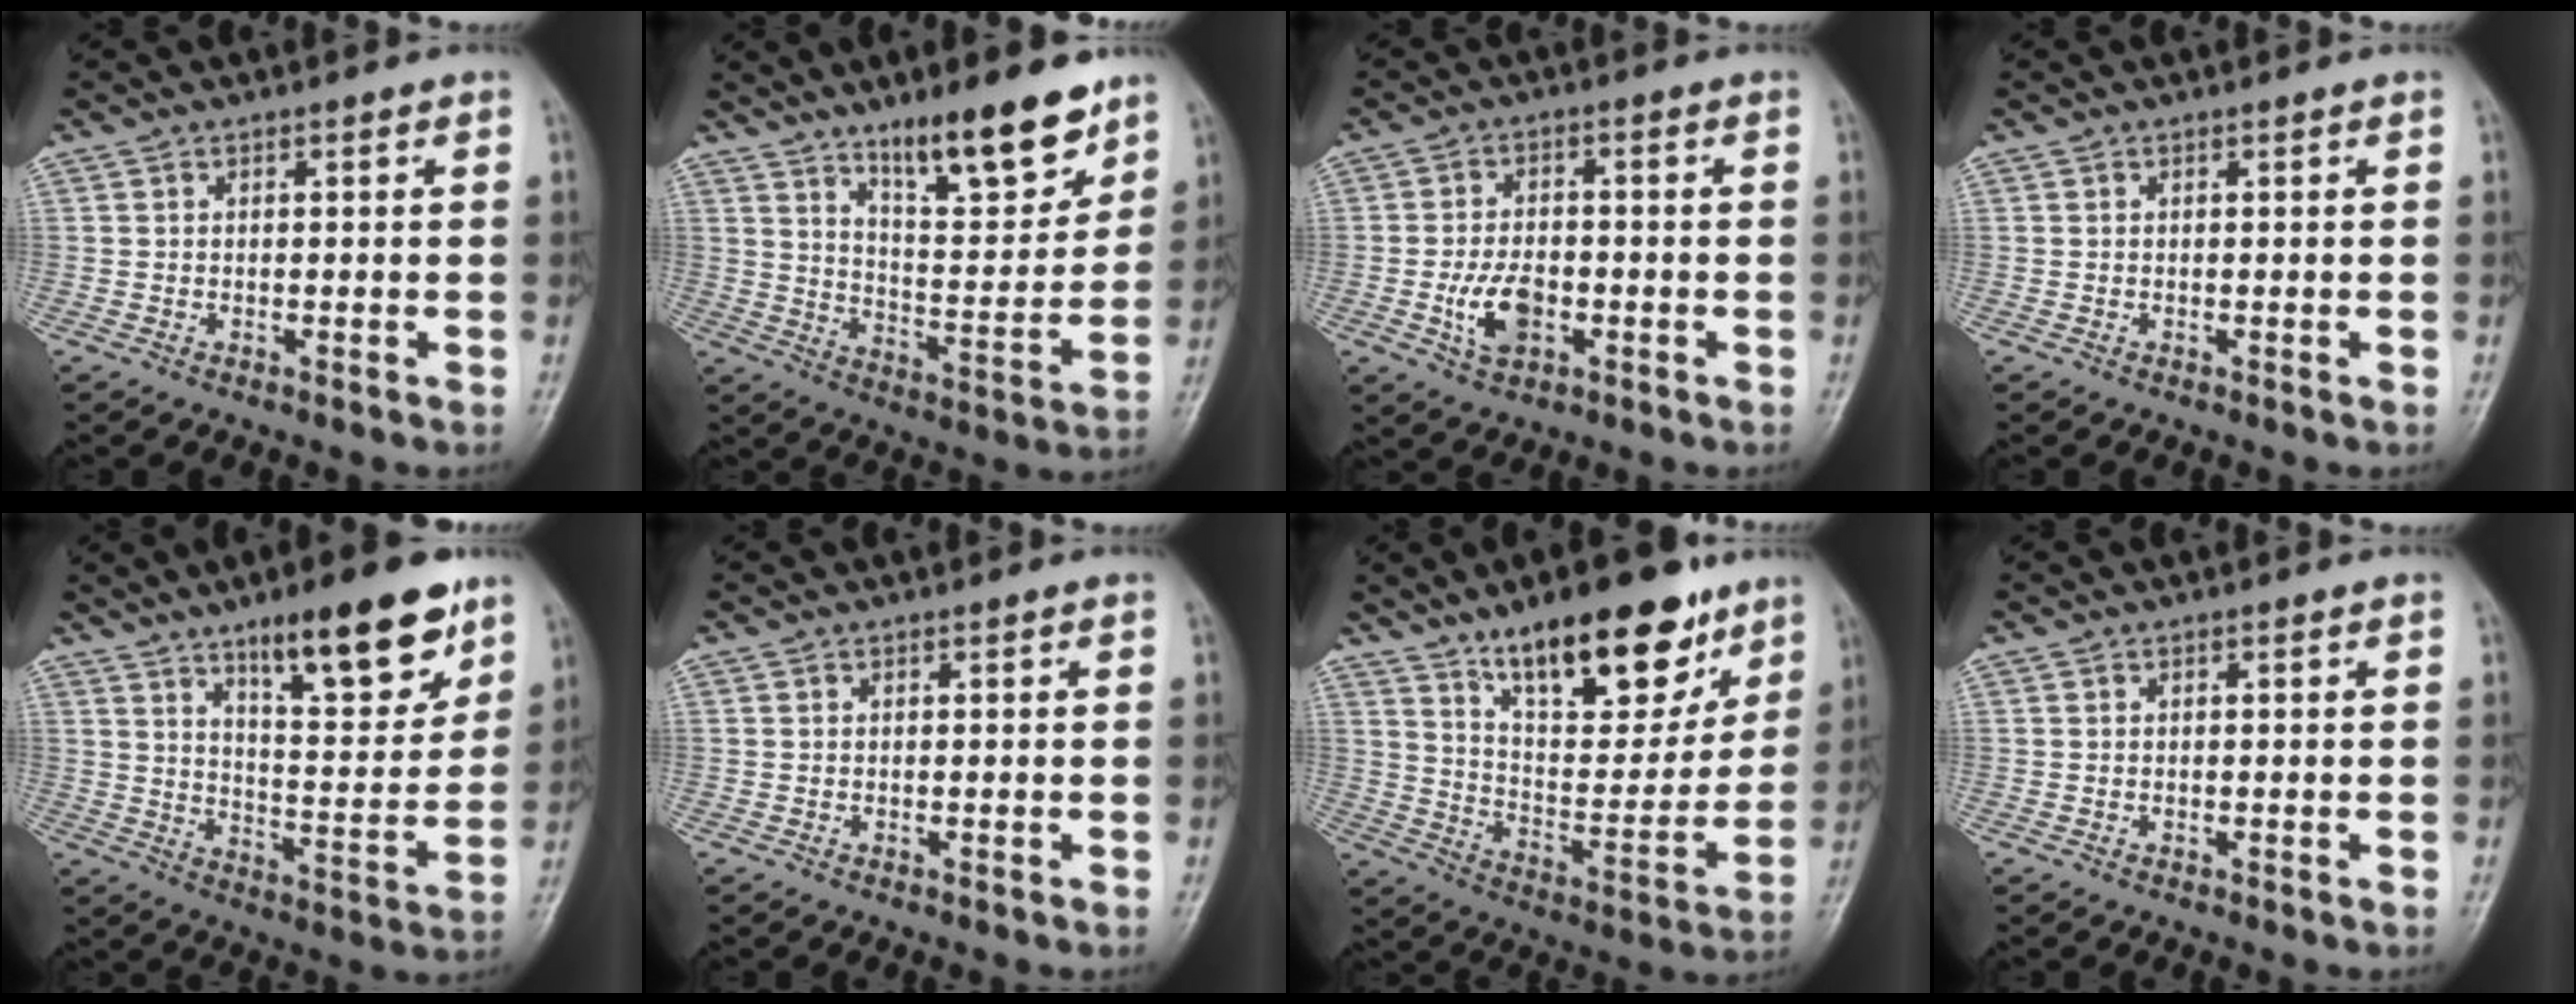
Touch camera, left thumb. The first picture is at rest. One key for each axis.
{"total": 15.4, "fx": 10.8, "fy": 4.1, "fz": 10.1, "tx": -0.125, "ty": -0.075, "tz": 0.182}
{"total": 7.2, "fx": -2.1, "fy": 4.3, "fz": 5.3, "tx": -0.090, "ty": 0.008, "tz": -0.036}
{"total": 0.0}
{"total": 17.0, "fx": 10.8, "fy": 4.9, "fz": 12.2, "tx": -0.147, "ty": -0.063, "tz": 0.172}
{"total": 0.0}
{"total": 21.3, "fx": 13.9, "fy": 8.2, "fz": 13.9, "tx": -0.163, "ty": -0.067, "tz": 0.229}
{"total": 0.0}